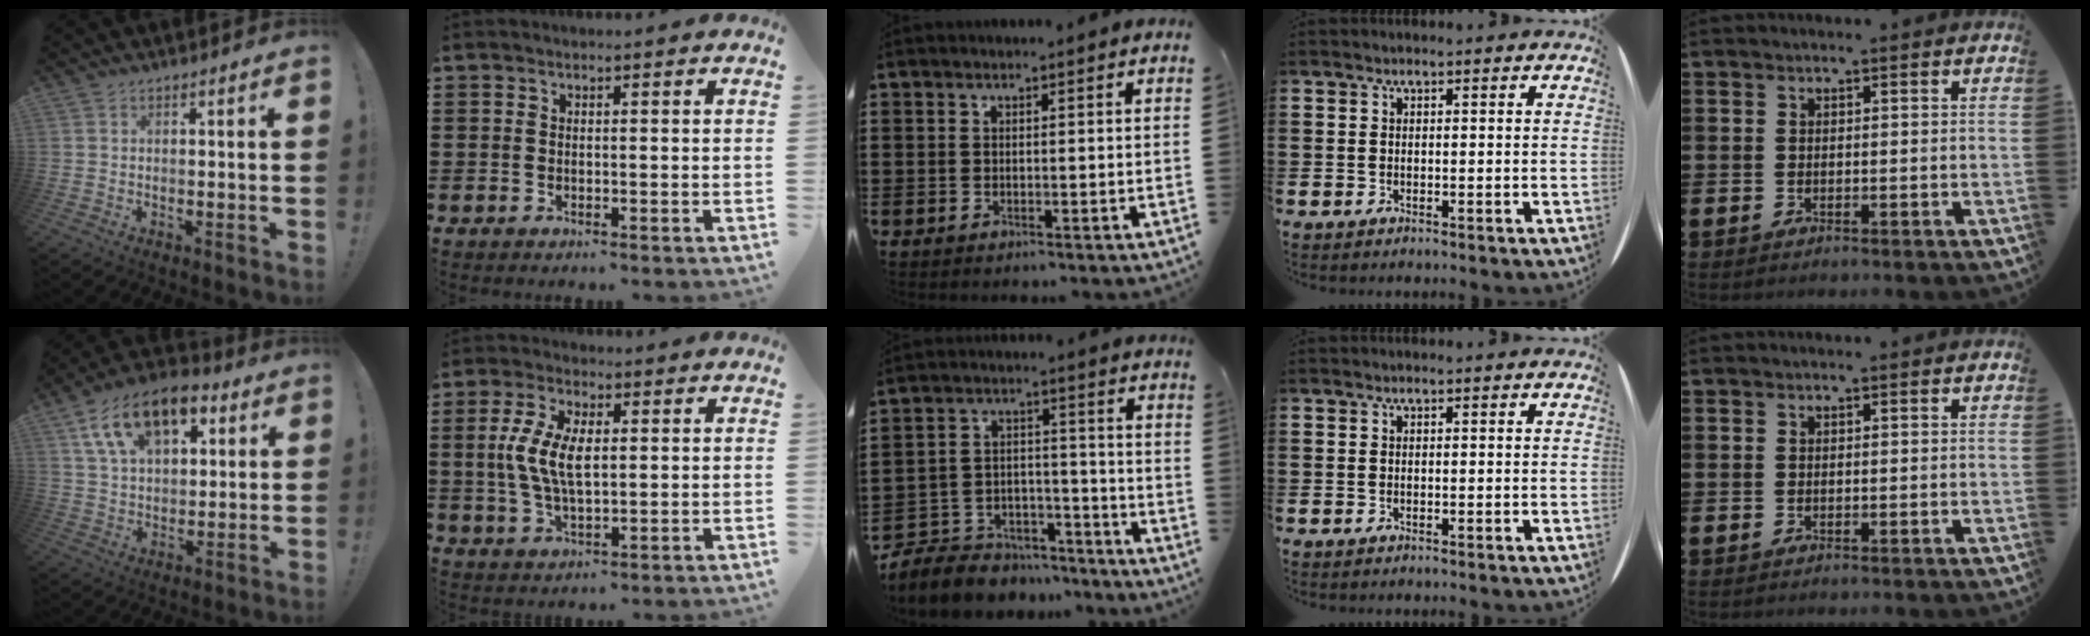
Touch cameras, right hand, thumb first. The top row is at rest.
{"thumb": {"total": 16.8, "force": [8.5, 9.9, 10.6], "torque": [-0.177, -0.027, 0.156]}, "index": {"total": 7.8, "force": [0.6, 3.6, 6.9], "torque": [-0.154, 0.006, 0.005]}, "middle": {"total": 6.3, "force": [-5.9, 2.4, 0.1], "torque": [-0.013, 0.013, -0.119]}}